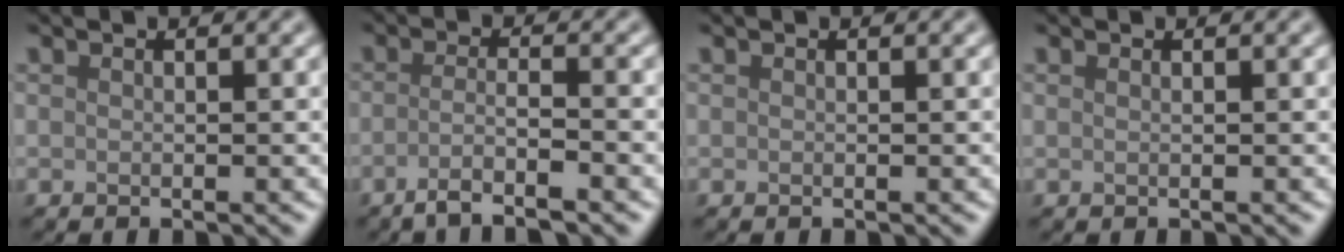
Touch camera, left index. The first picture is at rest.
{"total": 3.7, "force": [-2.0, 0.7, 3.0], "torque": [-0.046, 0.003, -0.053]}
{"total": 0.0}
{"total": 0.7, "force": [0.3, 0.3, 0.5], "torque": [-0.004, -0.002, -0.002]}